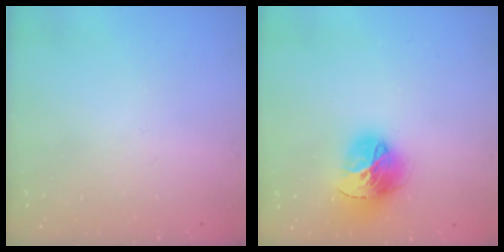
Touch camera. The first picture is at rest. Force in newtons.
{"total": 16.0, "press": 15.9, "slide": 1.7}